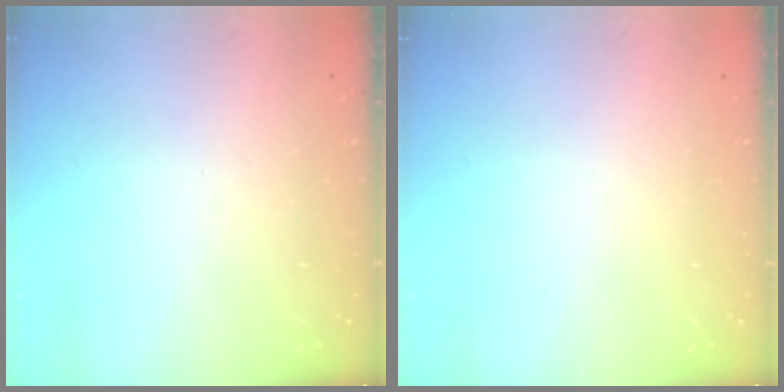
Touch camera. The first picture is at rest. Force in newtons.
{"total": 0.0}